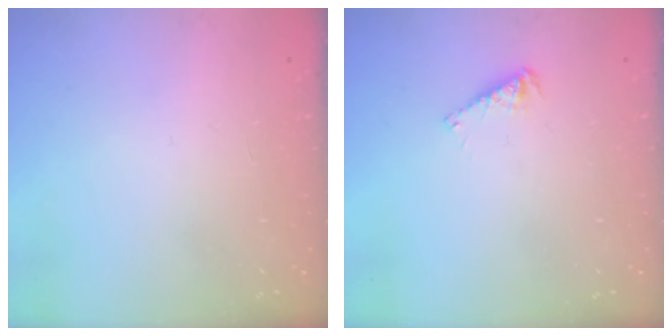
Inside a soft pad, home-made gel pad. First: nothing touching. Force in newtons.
{"total": 3.9, "press": 3.9, "slide": 0.1}